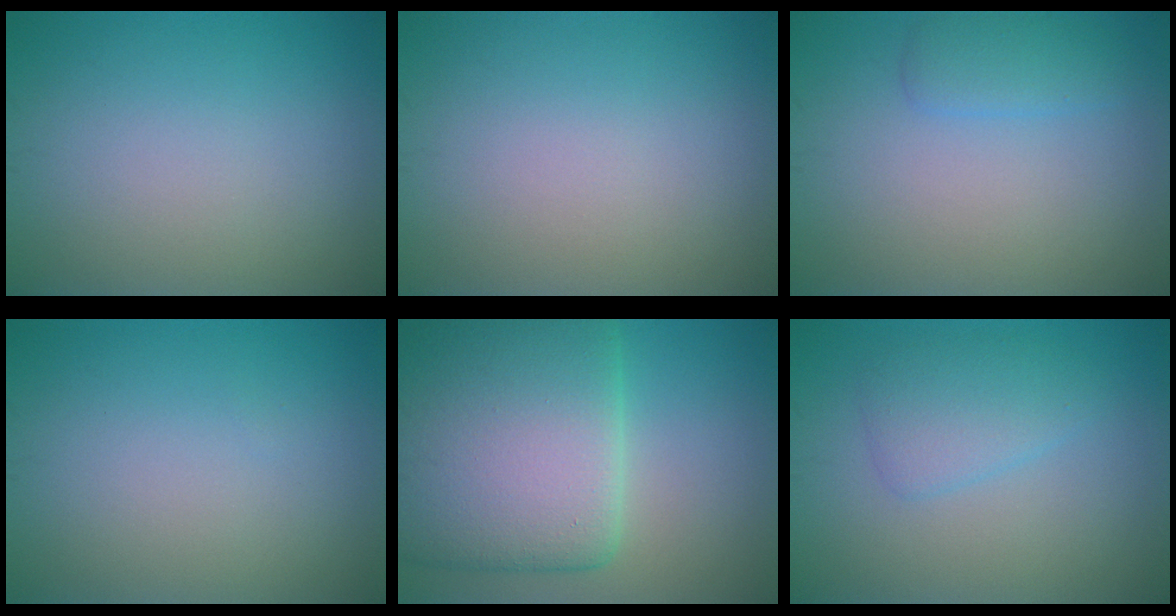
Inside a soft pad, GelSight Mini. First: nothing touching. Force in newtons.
{"total": 0.0}
{"total": 1.8, "press": 1.8, "slide": 0.2}
{"total": 0.0}
{"total": 14.5, "press": 14.5, "slide": 0.5}
{"total": 2.6, "press": 2.6, "slide": 0.1}